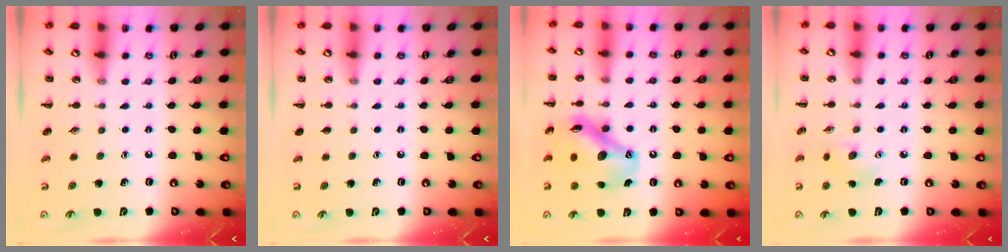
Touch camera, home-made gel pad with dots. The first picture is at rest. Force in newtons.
{"total": 0.0}
{"total": 13.5, "press": 12.9, "slide": 3.8}
{"total": 4.9, "press": 4.8, "slide": 1.0}